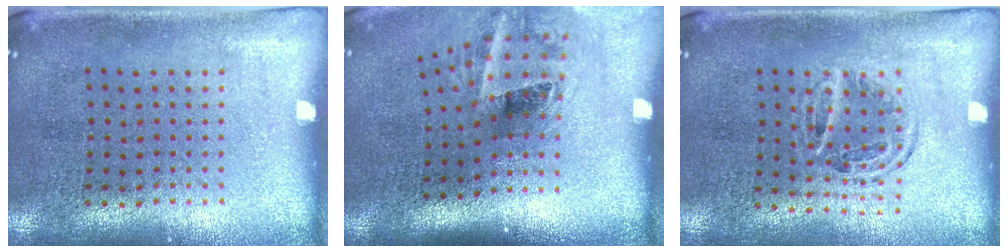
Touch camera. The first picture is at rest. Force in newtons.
{"total": 2.1, "press": 1.3, "slide": 1.6}
{"total": 1.1, "press": 1.0, "slide": 0.4}